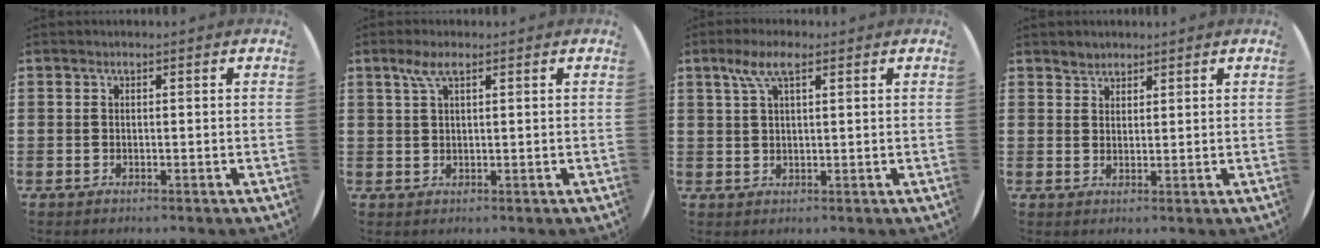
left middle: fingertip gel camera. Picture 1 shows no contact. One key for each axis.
{"total": 2.9, "fx": 1.7, "fy": 0.7, "fz": 2.3, "tx": -0.048, "ty": 0.008, "tz": 0.028}
{"total": 4.5, "fx": 2.5, "fy": 1.4, "fz": 3.4, "tx": -0.072, "ty": 0.009, "tz": 0.043}
{"total": 2.0, "fx": 1.8, "fy": 0.7, "fz": -0.3, "tx": 0.003, "ty": 0.003, "tz": 0.036}